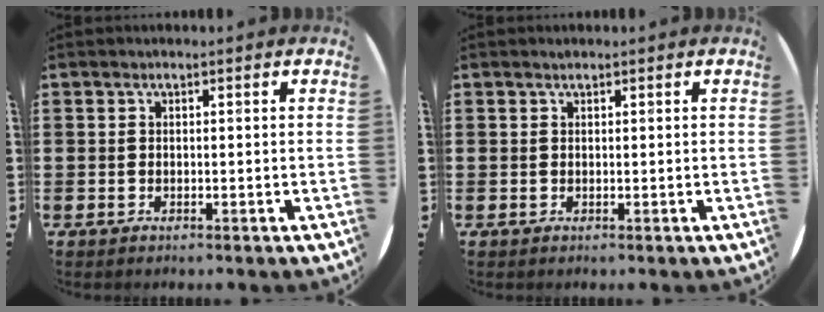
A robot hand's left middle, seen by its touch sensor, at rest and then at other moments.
{"total": 0.0}